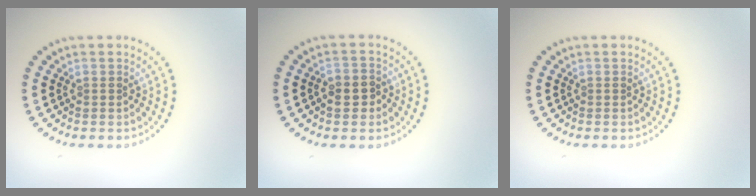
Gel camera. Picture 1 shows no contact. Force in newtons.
{"total": 2.0, "press": 1.9, "slide": 0.6}
{"total": 0.0}